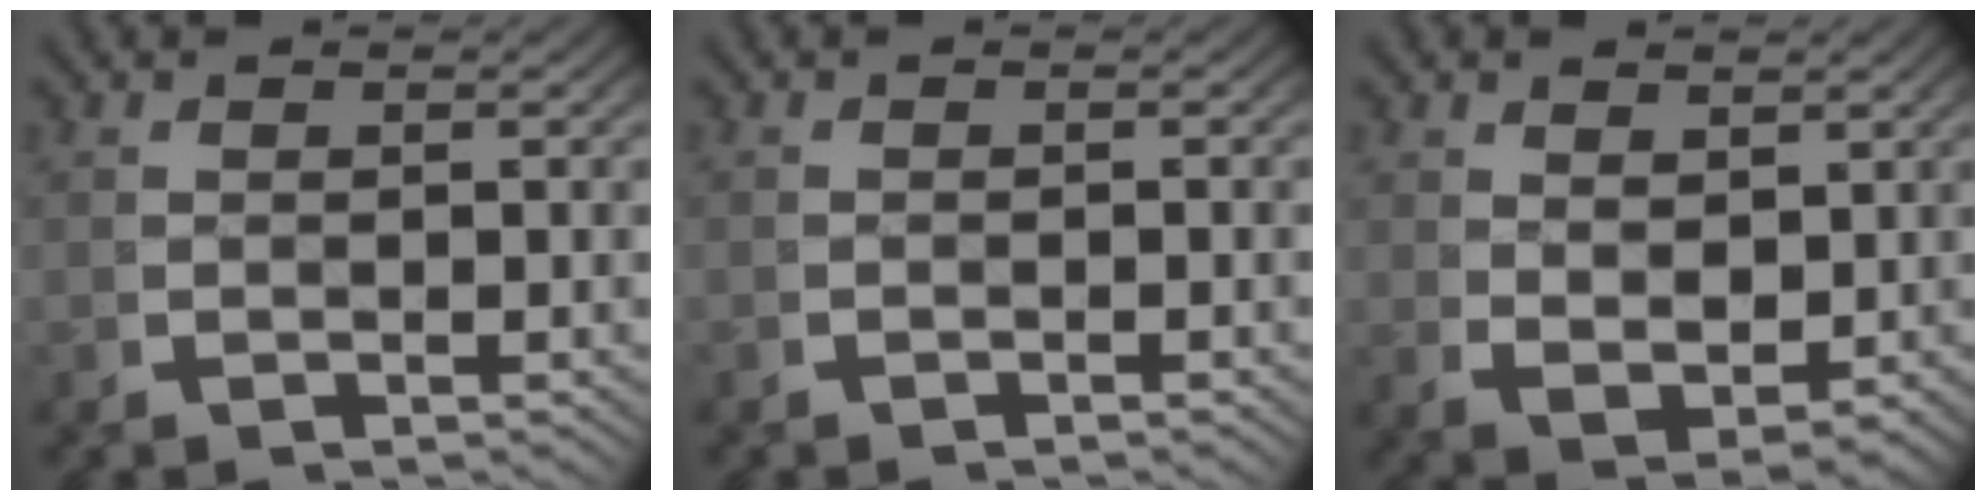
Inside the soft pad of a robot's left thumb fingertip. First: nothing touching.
{"total": 0.8, "force": [-0.7, 0.2, 0.1], "torque": [0.003, 0.004, -0.020]}
{"total": 3.7, "force": [0.5, 2.6, 2.5], "torque": [-0.049, -0.021, 0.019]}